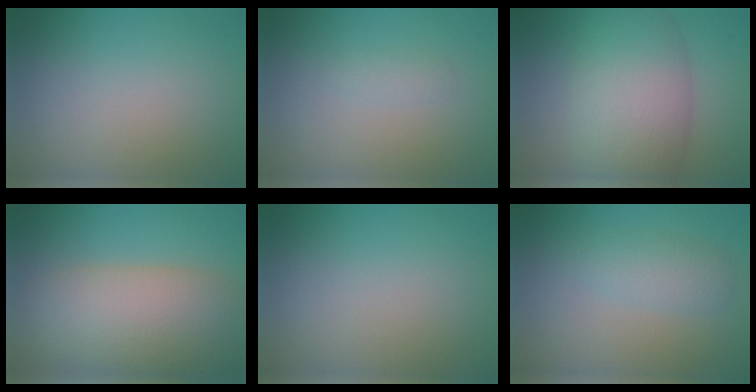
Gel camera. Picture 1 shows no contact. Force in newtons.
{"total": 0.8, "press": 0.8, "slide": 0.0}
{"total": 9.2, "press": 9.2, "slide": 0.2}
{"total": 9.9, "press": 9.9, "slide": 0.9}
{"total": 0.0}
{"total": 2.2, "press": 2.2, "slide": 0.0}